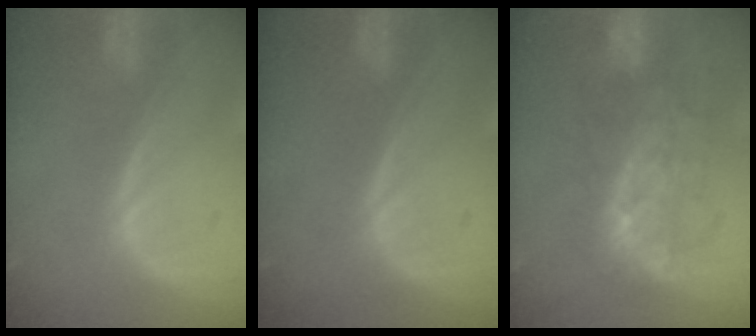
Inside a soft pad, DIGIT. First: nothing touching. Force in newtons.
{"total": 0.0}
{"total": 7.8, "press": 7.6, "slide": 1.5}